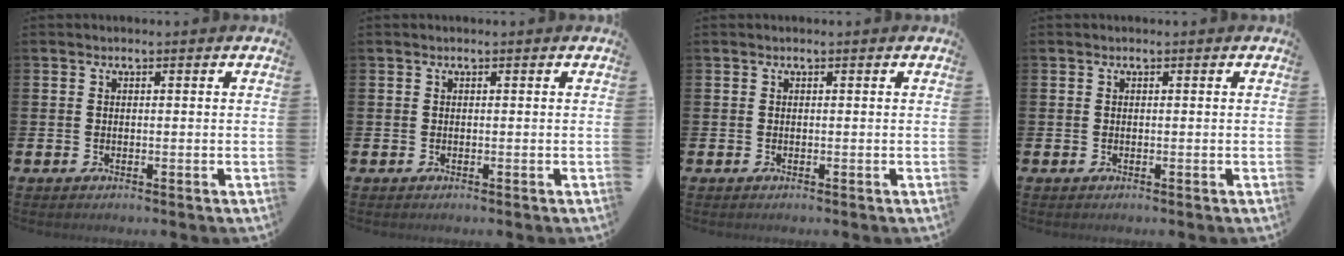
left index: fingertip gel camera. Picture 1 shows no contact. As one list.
[{"total": 0.0}, {"total": 0.0}, {"total": 0.0}]